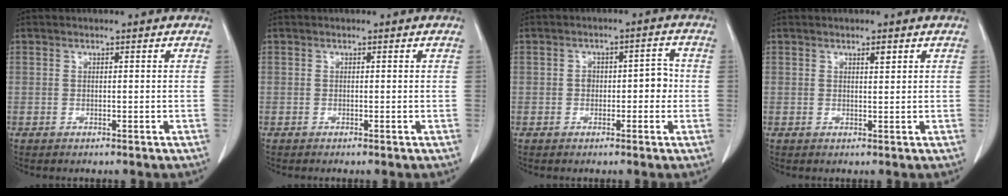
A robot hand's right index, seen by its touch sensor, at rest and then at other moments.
{"total": 0.0}
{"total": 4.2, "force": [-0.5, 2.3, 3.5], "torque": [-0.041, 0.021, -0.006]}
{"total": 1.1, "force": [0.7, 0.2, 0.9], "torque": [-0.018, -0.003, 0.011]}